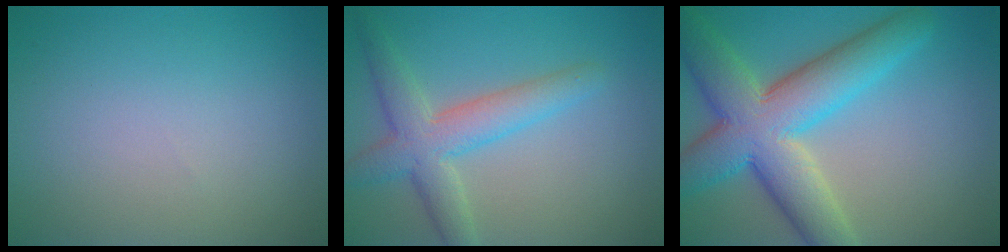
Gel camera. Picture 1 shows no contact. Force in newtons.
{"total": 4.9, "press": 4.9, "slide": 0.2}
{"total": 10.1, "press": 10.1, "slide": 0.5}